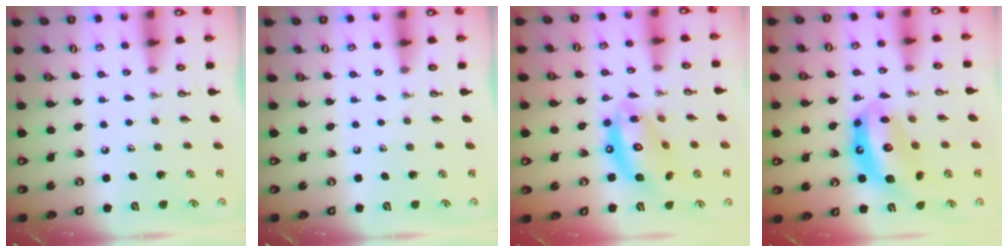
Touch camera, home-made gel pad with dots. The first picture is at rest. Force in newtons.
{"total": 0.0}
{"total": 15.9, "press": 15.8, "slide": 1.3}
{"total": 14.2, "press": 14.1, "slide": 1.1}